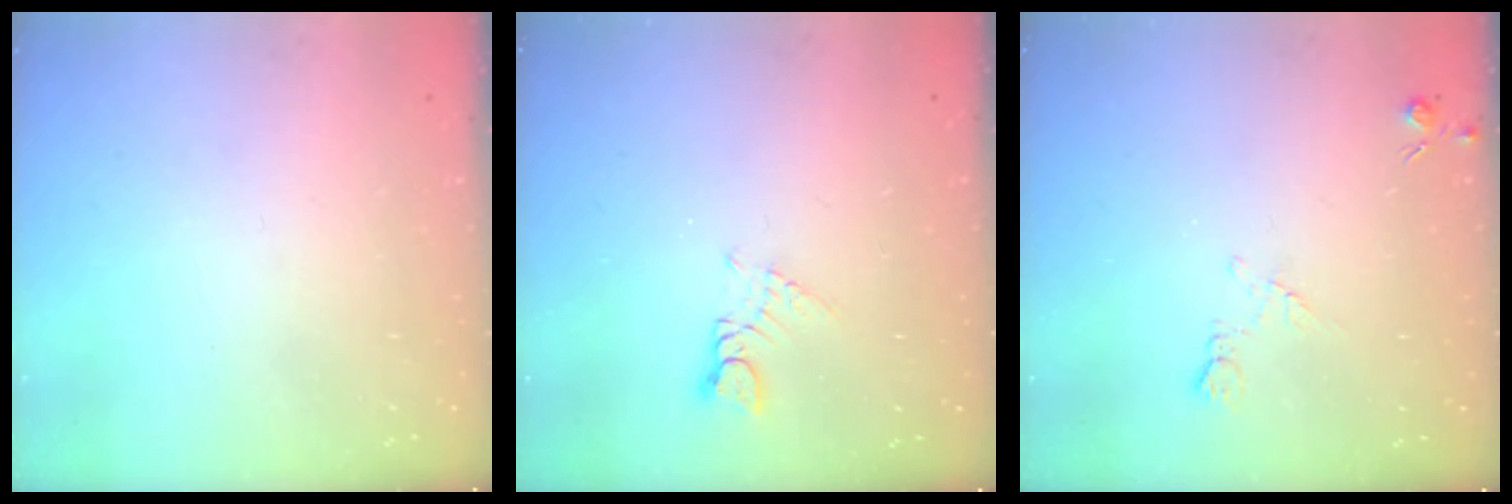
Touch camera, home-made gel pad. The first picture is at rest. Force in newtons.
{"total": 2.3, "press": 2.3, "slide": 0.3}
{"total": 6.2, "press": 6.1, "slide": 0.8}